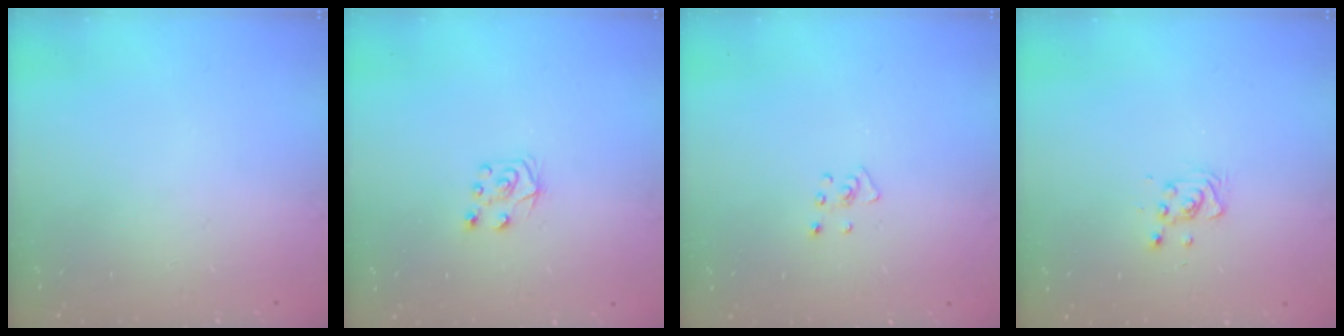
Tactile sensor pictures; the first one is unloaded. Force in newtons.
{"total": 6.1, "press": 6.1, "slide": 0.5}
{"total": 3.6, "press": 3.6, "slide": 0.2}
{"total": 4.7, "press": 4.6, "slide": 1.1}